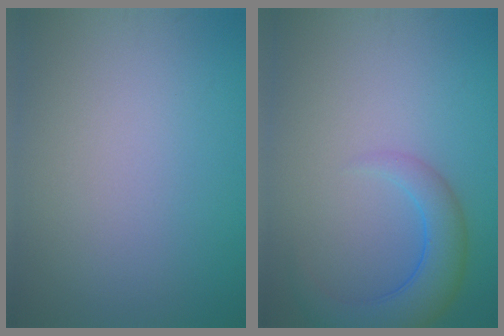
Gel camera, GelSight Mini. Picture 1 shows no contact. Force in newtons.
{"total": 4.6, "press": 4.6, "slide": 0.4}